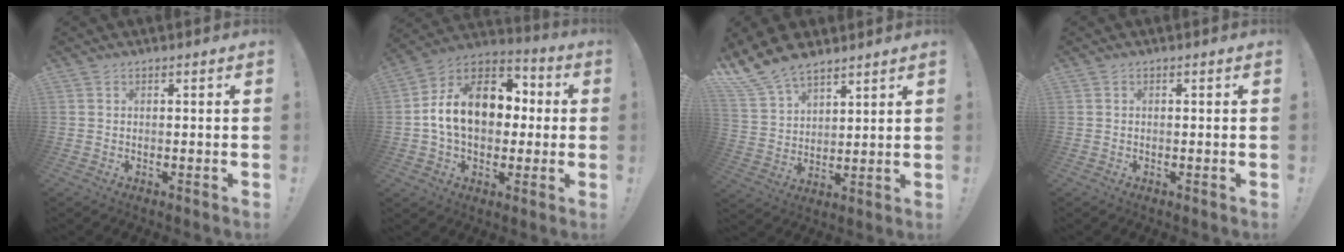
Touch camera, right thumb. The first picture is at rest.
{"total": 18.6, "force": [2.3, 13.2, 12.9], "torque": [-0.205, 0.014, 0.052]}
{"total": 12.8, "force": [10.1, 6.3, 4.7], "torque": [-0.107, -0.061, 0.195]}
{"total": 0.0}